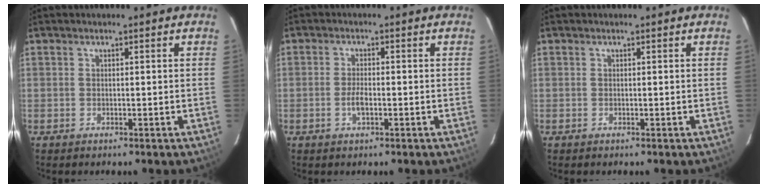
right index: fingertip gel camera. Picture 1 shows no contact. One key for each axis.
{"total": 2.8, "fx": -0.9, "fy": 1.1, "fz": 2.4, "tx": -0.050, "ty": 0.000, "tz": -0.018}
{"total": 0.0}